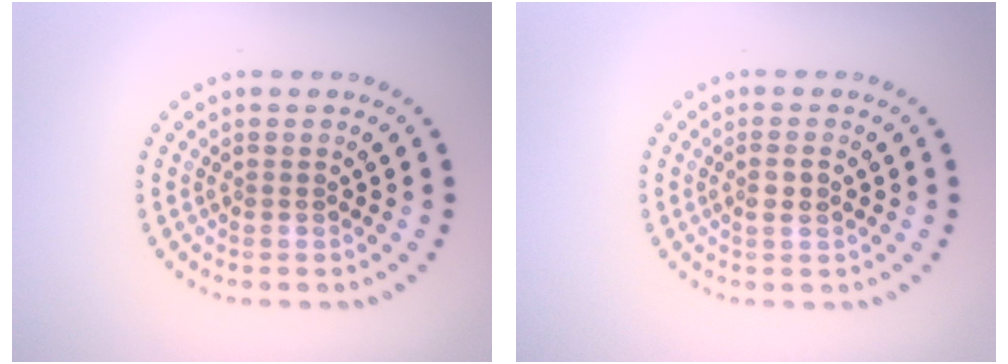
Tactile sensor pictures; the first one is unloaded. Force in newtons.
{"total": 1.2, "press": 1.1, "slide": 0.5}